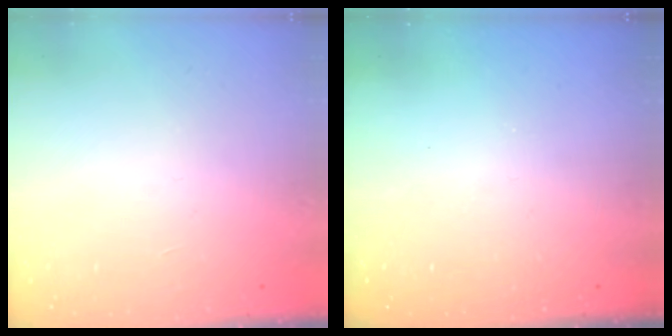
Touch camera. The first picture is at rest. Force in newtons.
{"total": 0.0}